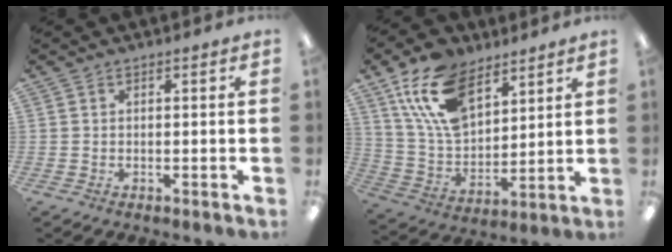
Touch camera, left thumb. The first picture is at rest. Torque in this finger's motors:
{"motor_torque": [0.08, 0.70, 0.98, -1.21, 0.14]}